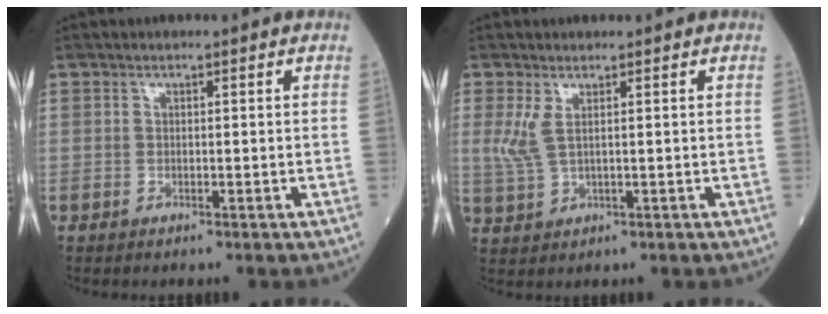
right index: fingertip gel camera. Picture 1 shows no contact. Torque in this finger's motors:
{"motor_torque": [0.59, 0.19, 0.31, 0.08]}